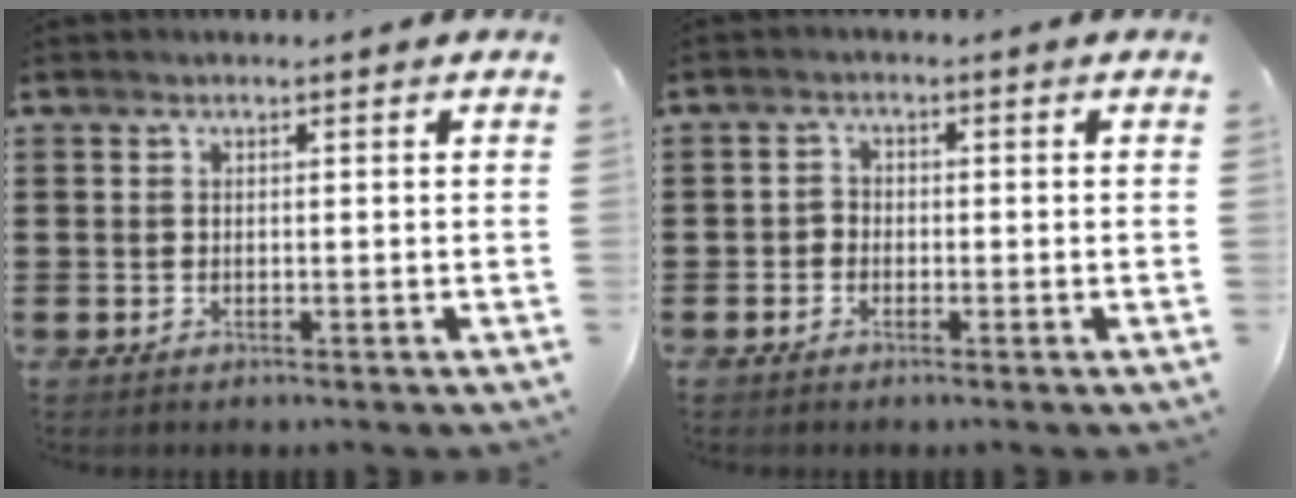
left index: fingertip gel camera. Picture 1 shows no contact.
{"total": 1.3, "force": [-0.8, 1.1, 0.1], "torque": [-0.007, 0.004, -0.018]}